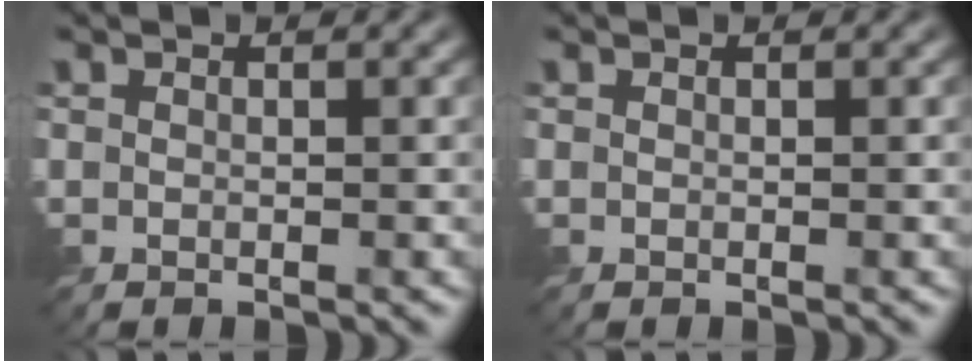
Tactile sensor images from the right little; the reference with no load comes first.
{"total": 0.0}